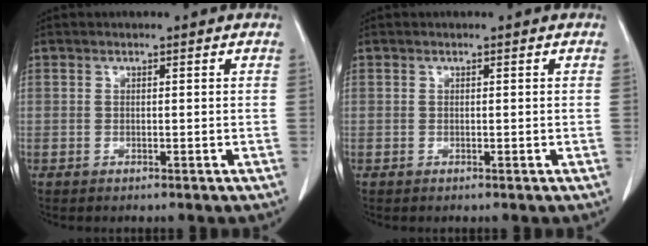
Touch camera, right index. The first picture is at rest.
{"total": 0.0}